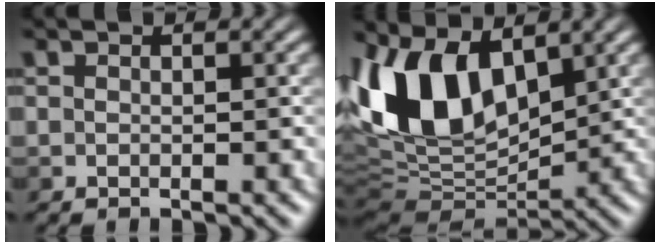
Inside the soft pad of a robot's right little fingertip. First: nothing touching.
{"total": 10.4, "force": [3.7, 5.9, 7.8], "torque": [-0.161, 0.013, 0.056]}